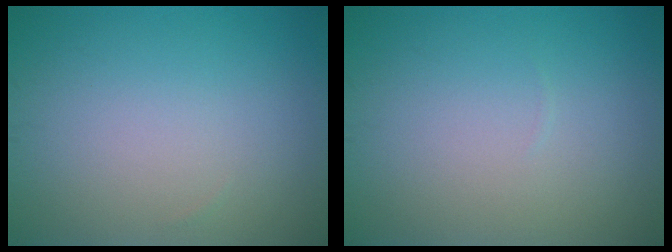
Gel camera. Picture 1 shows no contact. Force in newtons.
{"total": 0.0}